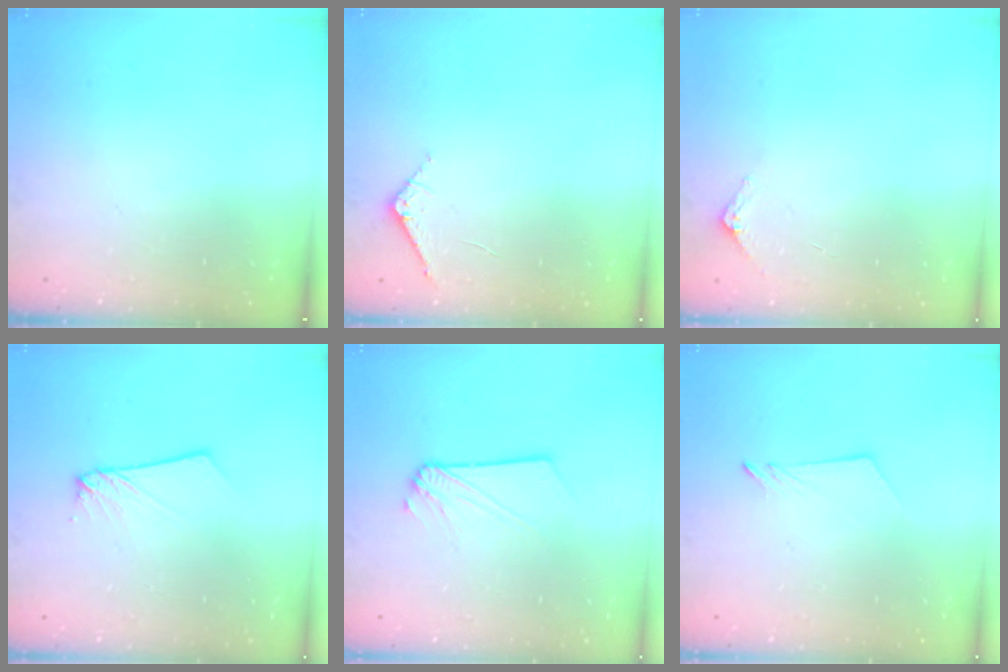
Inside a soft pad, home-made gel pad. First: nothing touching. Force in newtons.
{"total": 6.1, "press": 6.1, "slide": 0.5}
{"total": 2.9, "press": 2.9, "slide": 0.2}
{"total": 2.5, "press": 2.5, "slide": 0.1}
{"total": 3.7, "press": 3.6, "slide": 0.6}
{"total": 2.6, "press": 2.6, "slide": 0.3}